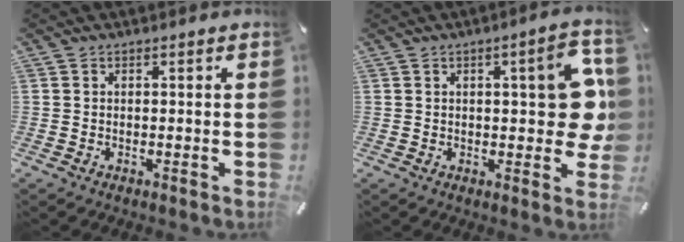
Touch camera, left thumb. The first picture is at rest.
{"total": 12.2, "force": [1.5, 4.9, 11.1], "torque": [-0.127, -0.008, 0.021]}